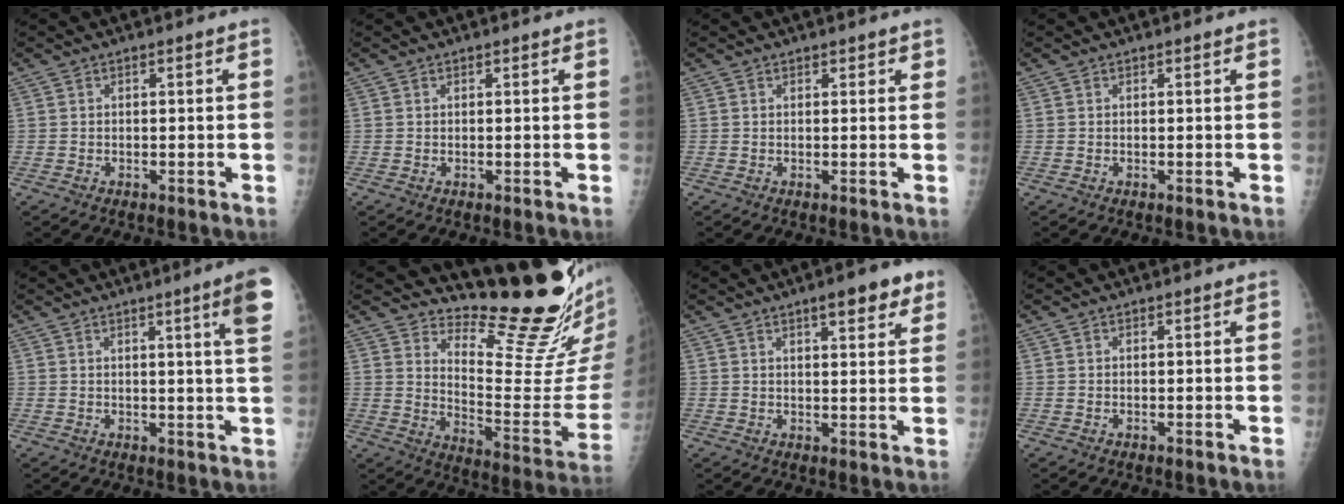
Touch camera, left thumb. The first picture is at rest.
{"total": 0.0}
{"total": 0.9, "force": [0.7, 0.5, 0.2], "torque": [0.008, -0.005, 0.007]}
{"total": 0.0}
{"total": 7.0, "force": [3.4, -0.5, 6.1], "torque": [-0.079, -0.021, 0.041]}
{"total": 18.8, "force": [16.2, 2.0, 9.3], "torque": [-0.112, -0.167, 0.234]}
{"total": 7.8, "force": [4.7, 2.3, 5.8], "torque": [-0.057, -0.018, 0.060]}
{"total": 0.0}